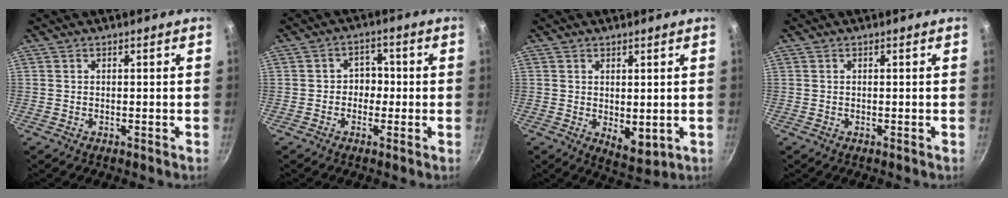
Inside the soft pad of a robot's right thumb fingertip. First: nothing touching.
{"total": 3.9, "force": [-0.7, 3.3, 1.8], "torque": [0.008, 0.014, -0.018]}
{"total": 5.5, "force": [0.3, 3.1, 4.5], "torque": [-0.052, -0.019, 0.014]}
{"total": 0.0}